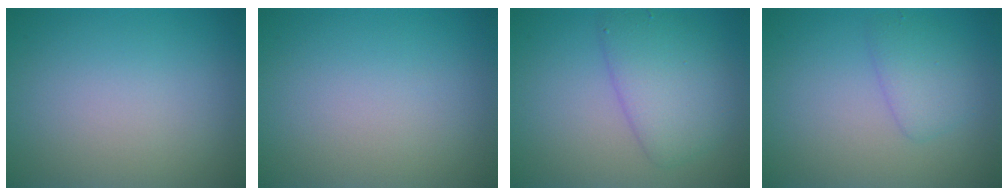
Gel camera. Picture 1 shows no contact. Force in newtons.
{"total": 0.0}
{"total": 4.4, "press": 4.4, "slide": 0.0}
{"total": 2.2, "press": 2.2, "slide": 0.2}